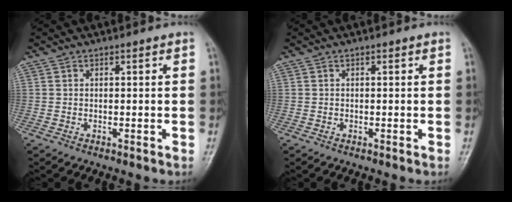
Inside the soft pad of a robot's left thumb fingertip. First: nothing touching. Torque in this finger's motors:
{"motor_torque": [-0.18, 0.23, 0.03, -0.06, 0.01]}